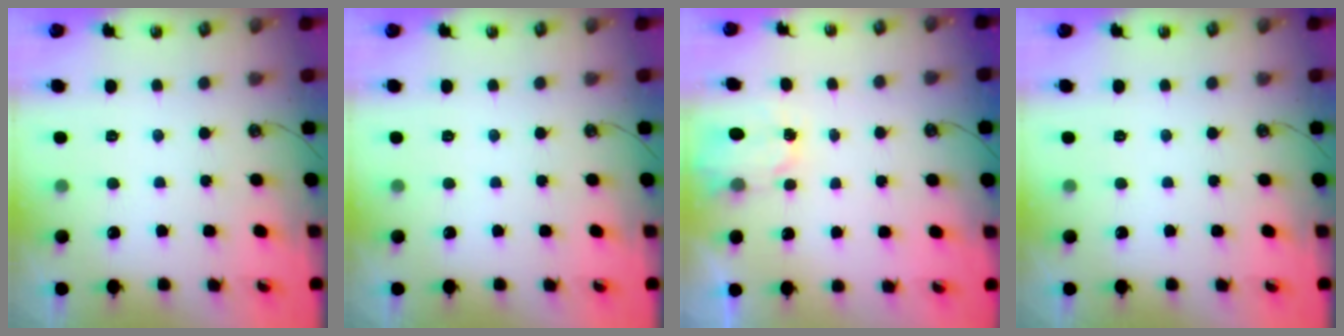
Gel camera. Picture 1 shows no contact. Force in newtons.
{"total": 0.0}
{"total": 2.3, "press": 2.3, "slide": 0.4}
{"total": 0.0}